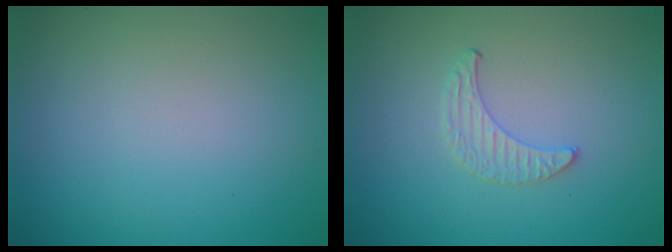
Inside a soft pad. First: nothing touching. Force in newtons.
{"total": 0.8, "press": 0.8, "slide": 0.2}